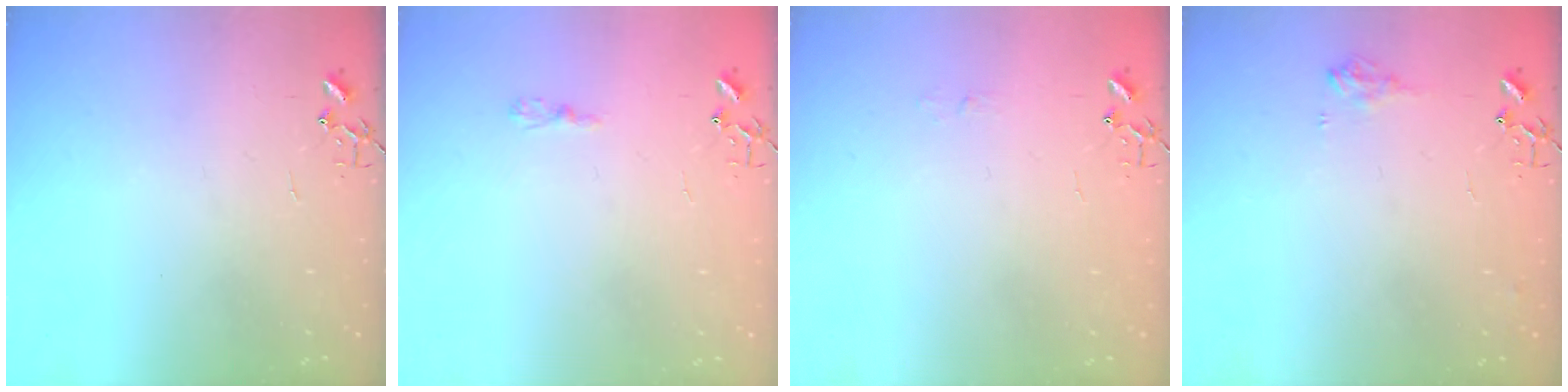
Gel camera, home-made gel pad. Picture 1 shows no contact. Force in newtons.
{"total": 3.6, "press": 3.6, "slide": 0.4}
{"total": 3.6, "press": 3.6, "slide": 0.4}
{"total": 7.7, "press": 7.7, "slide": 0.3}